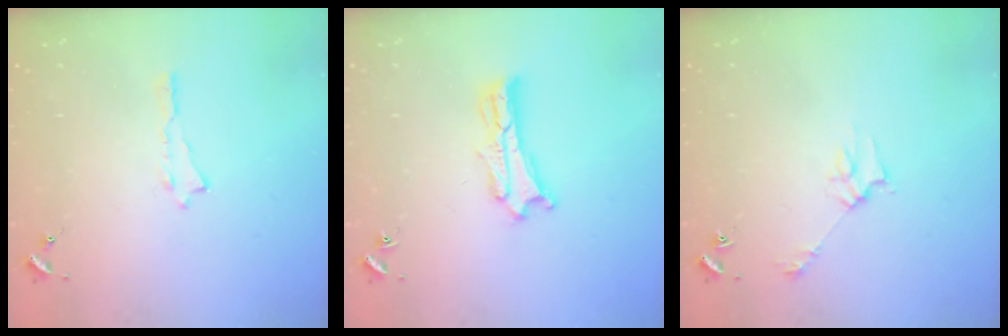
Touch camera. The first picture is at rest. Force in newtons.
{"total": 2.5, "press": 2.5, "slide": 0.1}
{"total": 2.8, "press": 2.8, "slide": 0.2}